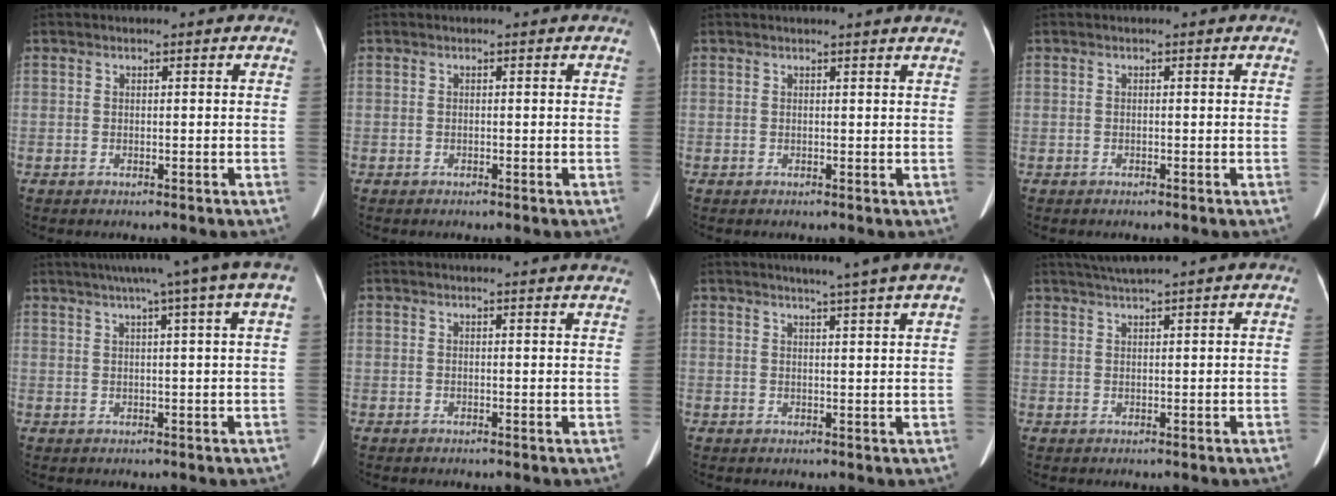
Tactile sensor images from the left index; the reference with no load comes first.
{"total": 0.0}
{"total": 4.2, "force": [3.9, -0.5, 1.5], "torque": [-0.020, 0.008, 0.032]}
{"total": 0.0}
{"total": 10.8, "force": [6.7, -0.6, 8.4], "torque": [-0.124, 0.035, 0.078]}
{"total": 8.6, "force": [8.2, 0.2, 2.5], "torque": [-0.026, 0.002, 0.071]}
{"total": 6.8, "force": [5.1, -0.5, 4.4], "torque": [-0.064, 0.016, 0.056]}
{"total": 3.5, "force": [2.9, -1.0, 1.6], "torque": [-0.029, 0.014, 0.059]}